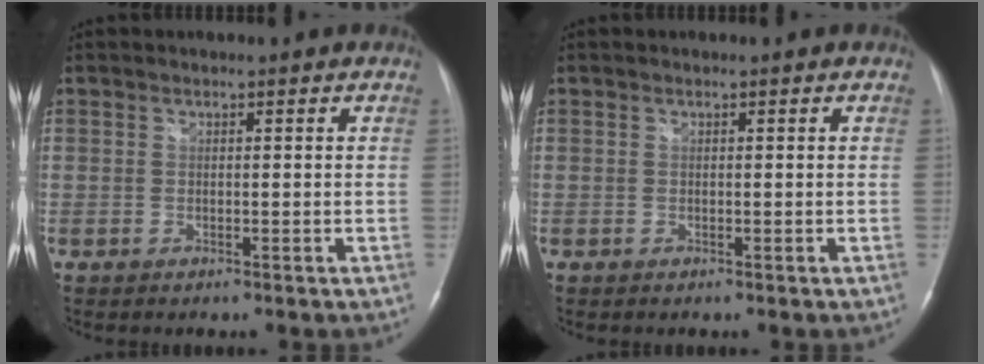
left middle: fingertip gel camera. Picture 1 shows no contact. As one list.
[{"total": 0.0}]